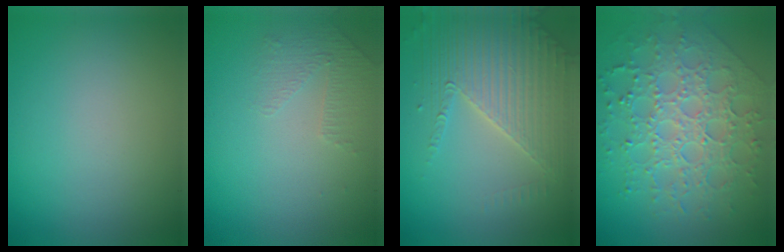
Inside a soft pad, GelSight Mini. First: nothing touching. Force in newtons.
{"total": 1.4, "press": 0.8, "slide": 1.1}
{"total": 4.2, "press": 3.9, "slide": 1.4}
{"total": 8.0, "press": 5.7, "slide": 5.6}